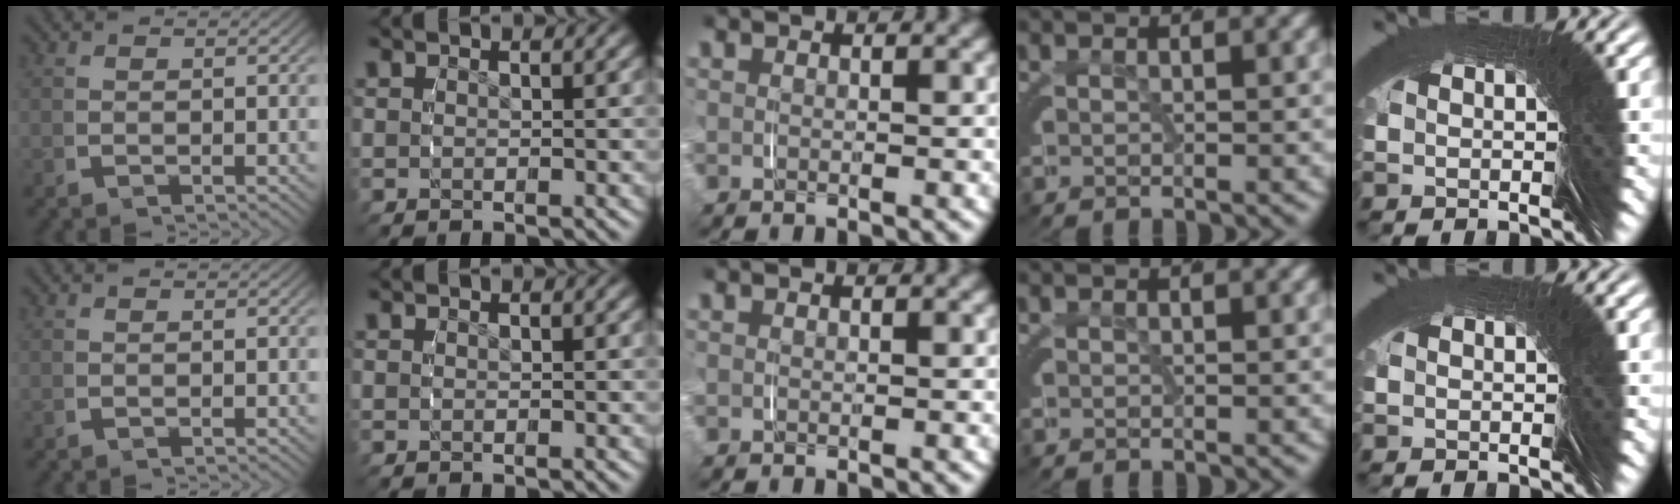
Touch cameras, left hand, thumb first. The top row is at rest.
{}